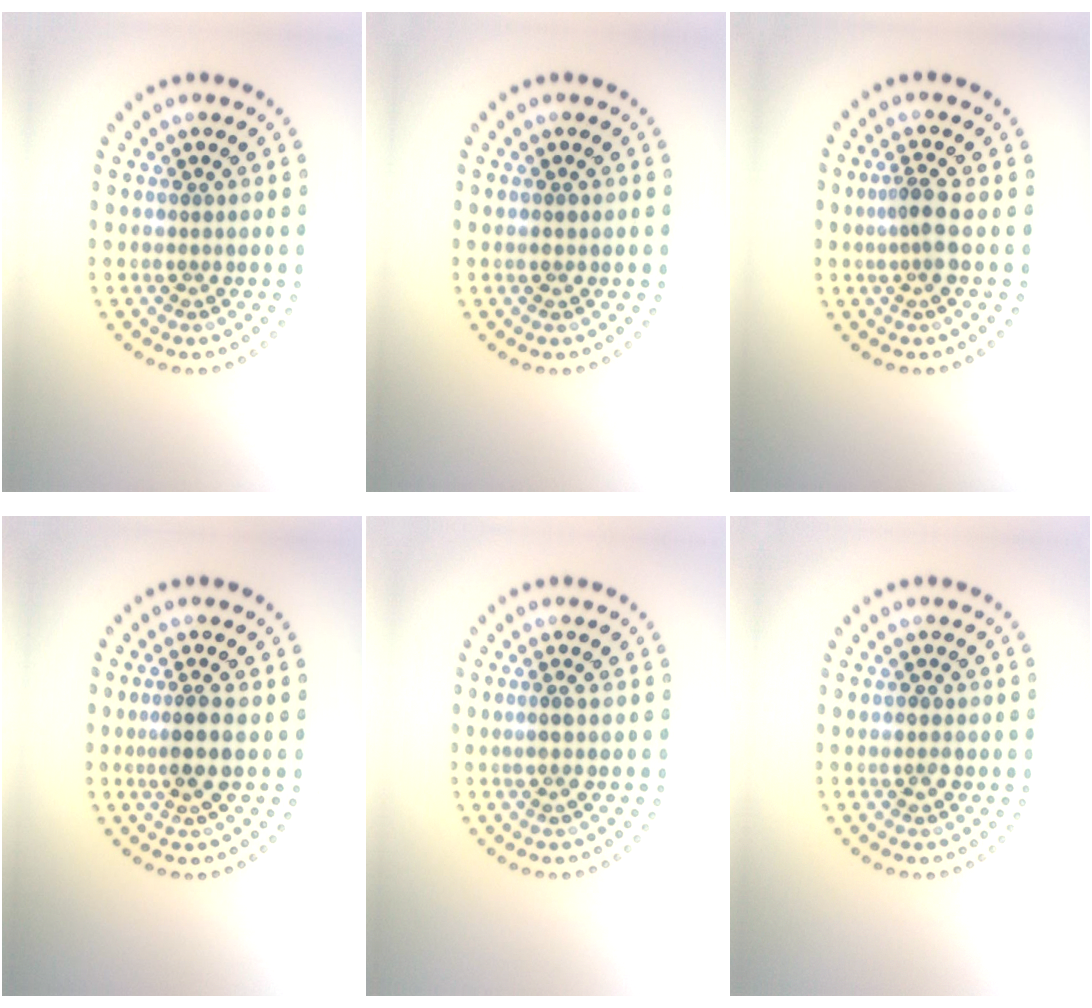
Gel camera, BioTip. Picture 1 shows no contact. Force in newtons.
{"total": 0.9, "press": 0.9, "slide": 0.1}
{"total": 2.3, "press": 1.7, "slide": 1.5}
{"total": 2.6, "press": 2.3, "slide": 1.2}
{"total": 1.2, "press": 0.8, "slide": 0.9}
{"total": 1.4, "press": 1.4, "slide": 0.2}